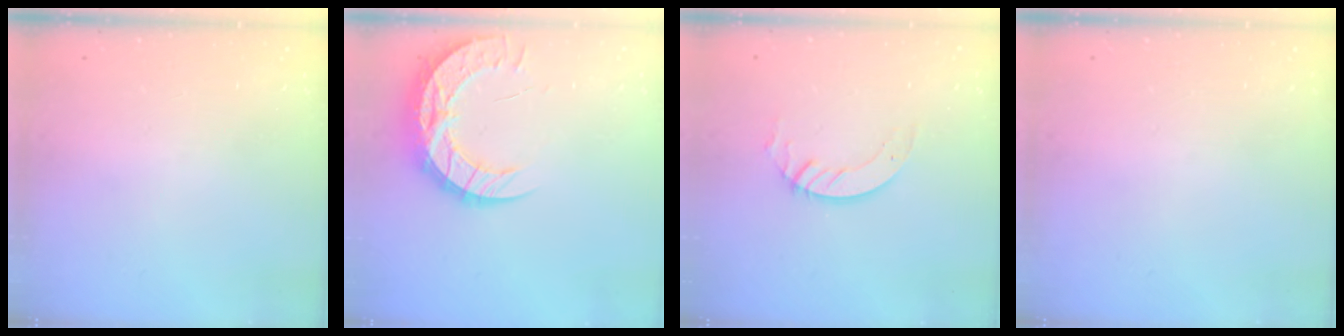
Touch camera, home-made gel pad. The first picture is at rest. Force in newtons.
{"total": 13.4, "press": 13.4, "slide": 1.0}
{"total": 2.8, "press": 2.8, "slide": 0.2}
{"total": 0.0}